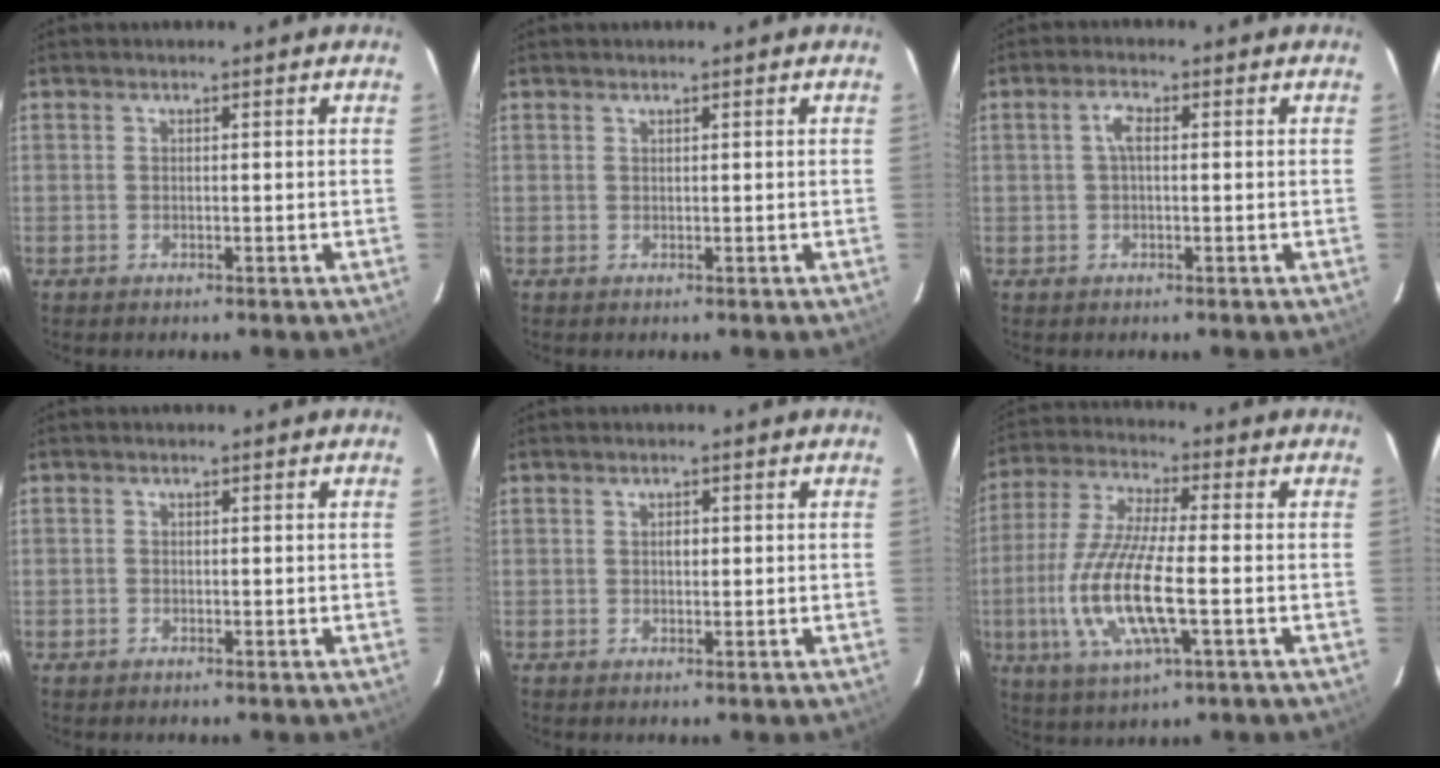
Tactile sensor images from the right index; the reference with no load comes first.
{"total": 0.0}
{"total": 2.5, "force": [0.2, 1.0, 2.3], "torque": [-0.048, 0.009, 0.004]}
{"total": 0.6, "force": [-0.4, 0.4, 0.0], "torque": [0.000, 0.001, -0.007]}
{"total": 1.0, "force": [0.2, 0.8, 0.7], "torque": [-0.009, 0.004, 0.003]}
{"total": 15.5, "force": [-3.5, 3.9, 14.6], "torque": [-0.306, -0.013, -0.068]}